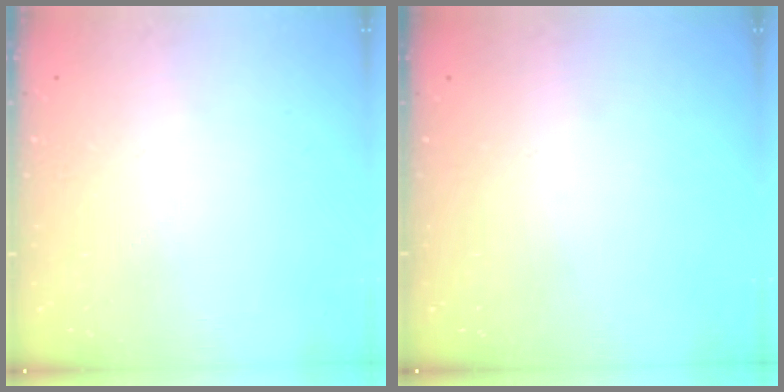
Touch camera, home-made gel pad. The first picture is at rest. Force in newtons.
{"total": 0.0}